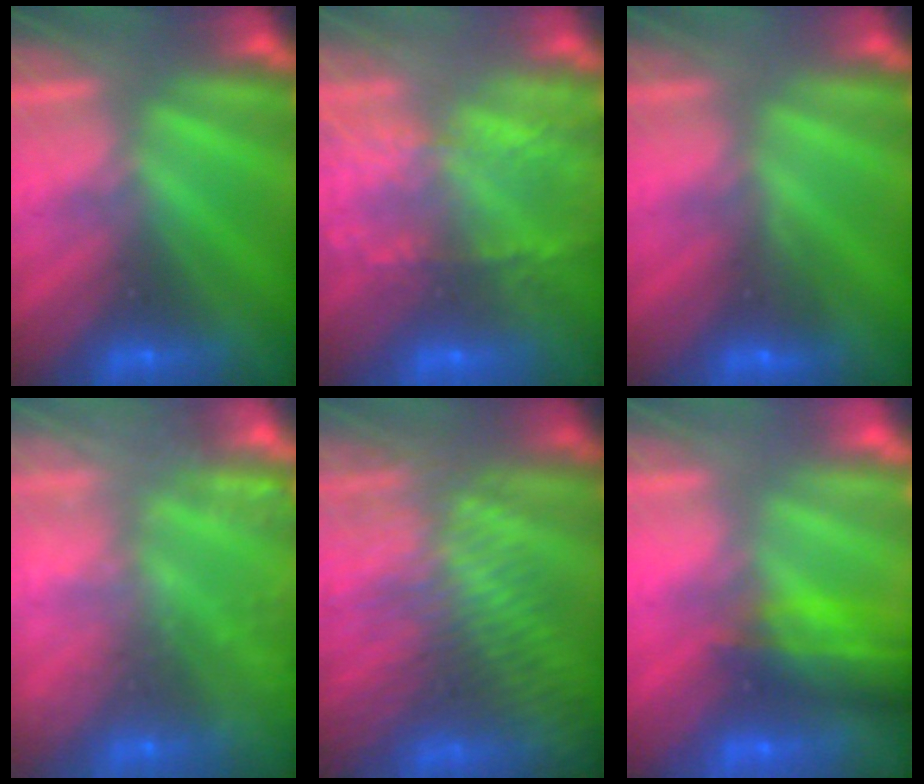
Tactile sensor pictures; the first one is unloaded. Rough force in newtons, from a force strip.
{"total": 7.0}
{"total": 2.9}
{"total": 6.4}
{"total": 6.8}
{"total": 7.2}